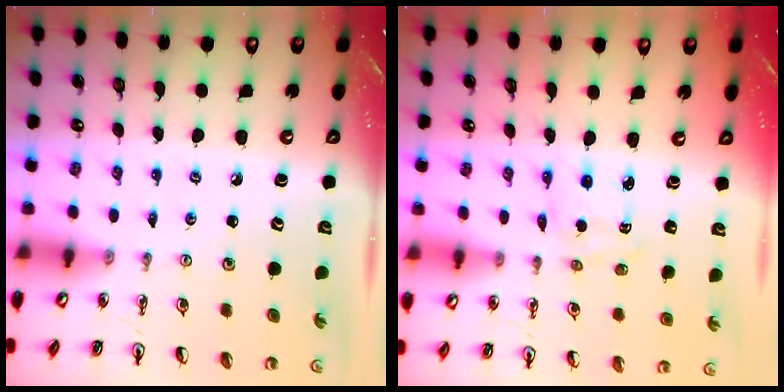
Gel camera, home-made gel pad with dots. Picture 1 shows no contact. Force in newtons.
{"total": 2.2, "press": 2.1, "slide": 0.5}